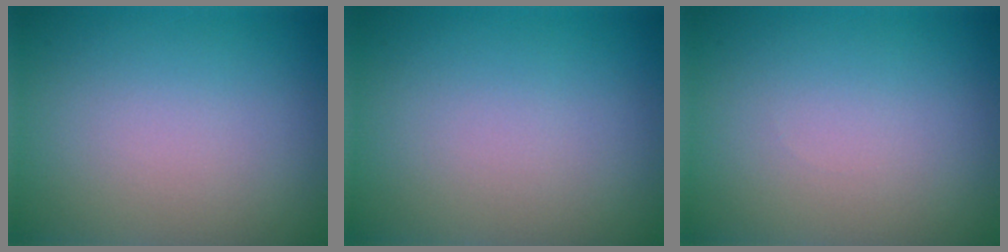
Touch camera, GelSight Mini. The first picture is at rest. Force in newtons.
{"total": 0.0}
{"total": 0.0}